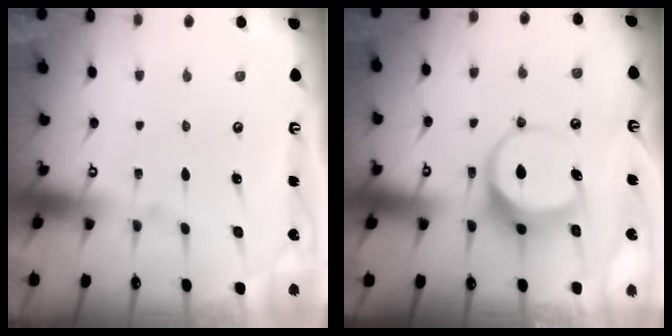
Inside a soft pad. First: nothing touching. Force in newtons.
{"total": 7.4, "press": 7.3, "slide": 1.3}